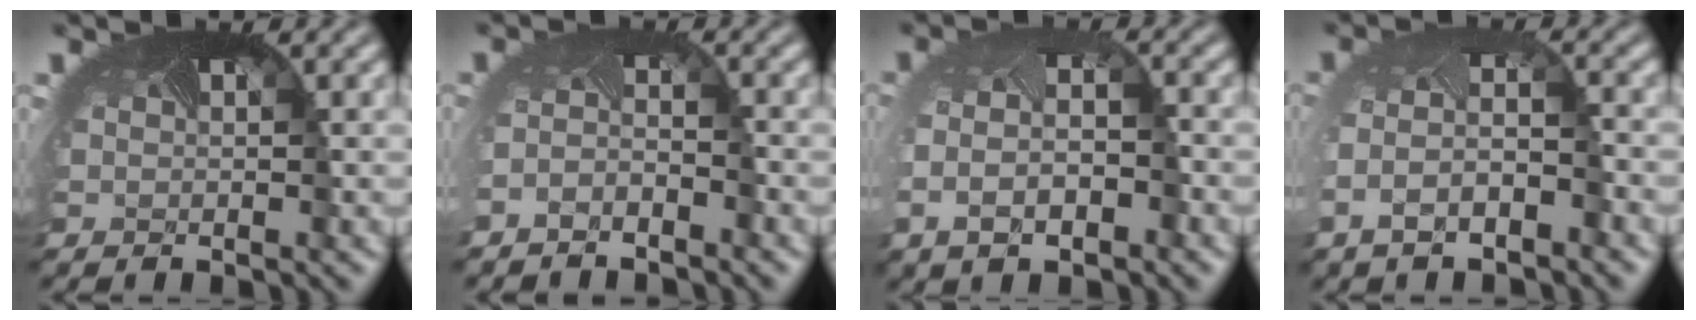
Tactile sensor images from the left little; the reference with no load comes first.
{"total": 2.0, "force": [-1.9, -0.1, 0.1], "torque": [-0.017, -0.009, -0.041]}
{"total": 4.6, "force": [-1.4, 2.3, 3.7], "torque": [-0.078, -0.013, -0.019]}
{"total": 3.7, "force": [-2.2, 1.2, 2.8], "torque": [-0.063, -0.009, -0.041]}